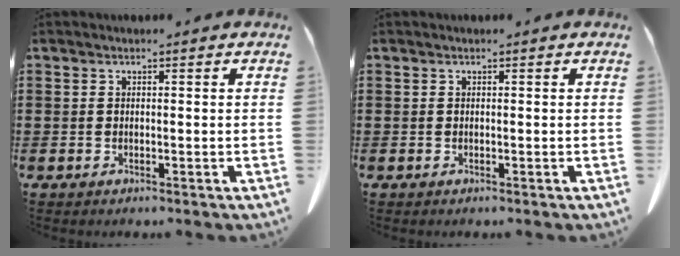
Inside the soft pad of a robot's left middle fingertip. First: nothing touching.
{"total": 0.0}